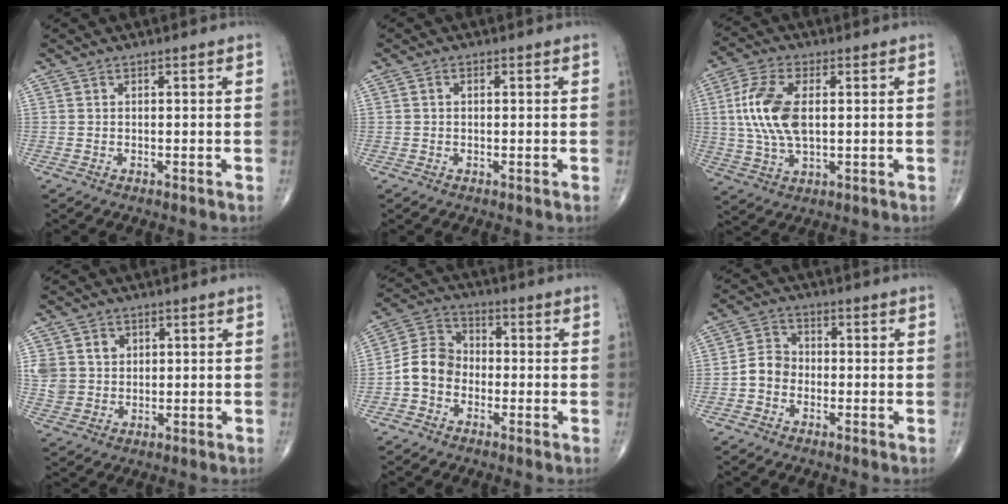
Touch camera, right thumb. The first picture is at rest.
{"total": 0.7, "force": [0.1, 0.5, 0.5], "torque": [-0.008, 0.002, 0.000]}
{"total": 12.1, "force": [1.4, 6.2, 10.3], "torque": [-0.223, 0.003, 0.028]}
{"total": 7.7, "force": [2.1, 6.6, 3.3], "torque": [-0.051, -0.002, 0.052]}
{"total": 7.9, "force": [-2.2, 6.5, 3.9], "torque": [-0.058, 0.033, -0.056]}
{"total": 5.0, "force": [-1.5, 4.2, 2.3], "torque": [-0.027, 0.020, -0.038]}